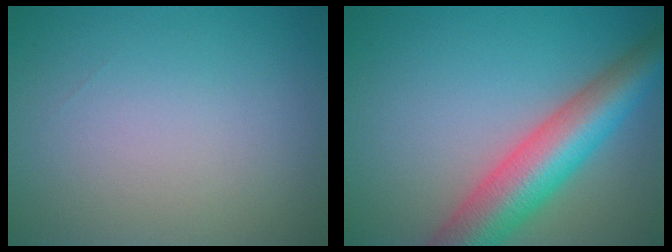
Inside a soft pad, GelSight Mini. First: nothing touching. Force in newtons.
{"total": 8.6, "press": 8.6, "slide": 0.4}